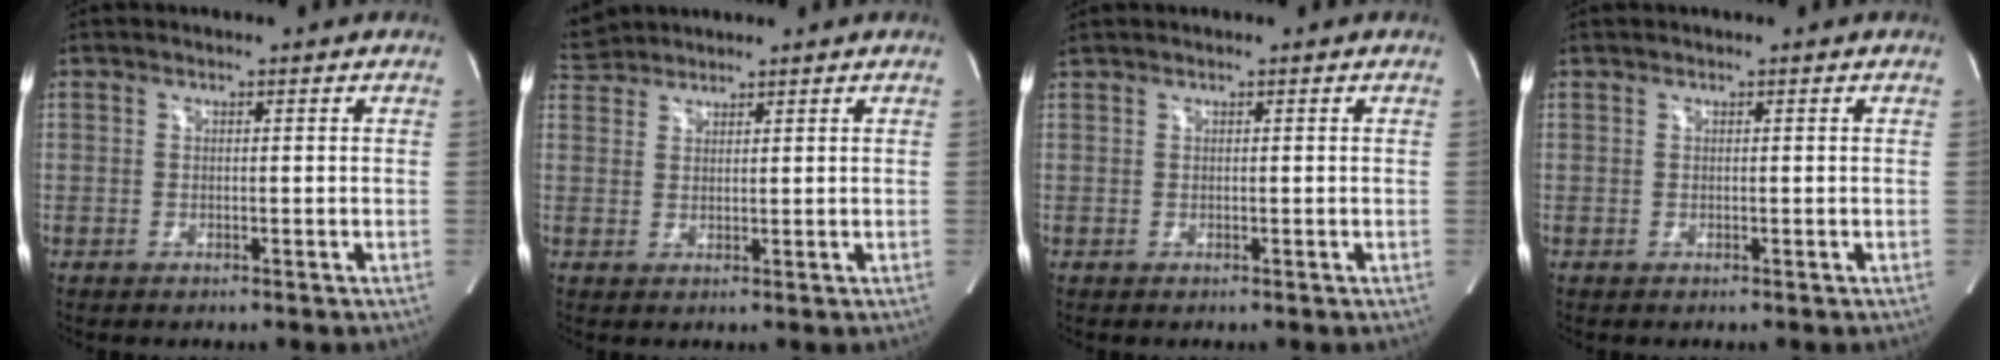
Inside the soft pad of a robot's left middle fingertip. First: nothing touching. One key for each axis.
{"total": 3.9, "fx": 3.8, "fy": 0.9, "fz": -0.1, "tx": -0.011, "ty": 0.023, "tz": 0.077}
{"total": 0.5, "fx": 0.5, "fy": -0.1, "fz": 0.2, "tx": -0.017, "ty": 0.018, "tz": 0.018}
{"total": 0.0}